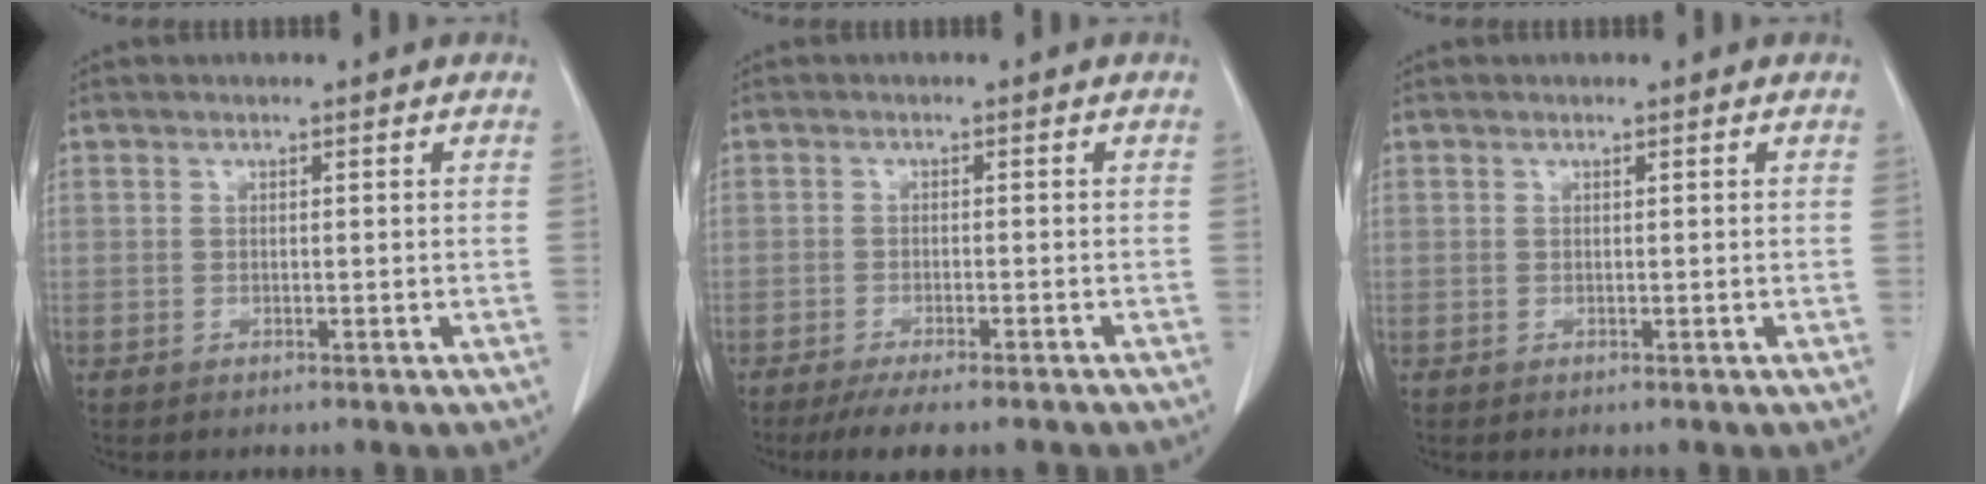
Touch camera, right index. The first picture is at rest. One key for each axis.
{"total": 8.2, "fx": -6.9, "fy": 1.4, "fz": 4.3, "tx": -0.053, "ty": -0.009, "tz": -0.098}
{"total": 0.0}